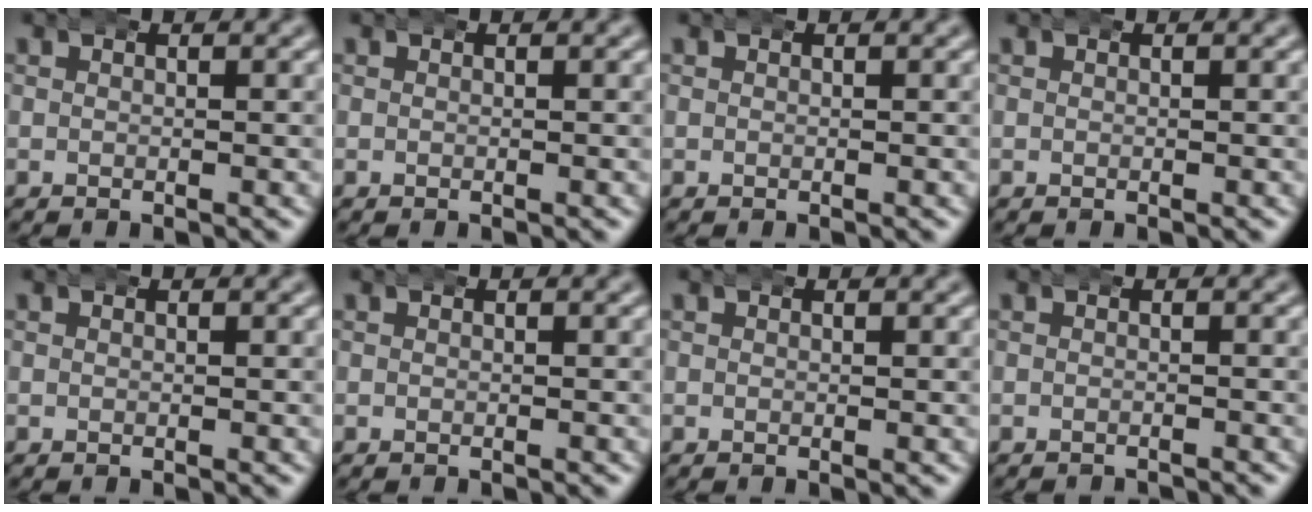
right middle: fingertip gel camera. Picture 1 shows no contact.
{"total": 0.0}
{"total": 0.0}
{"total": 0.0}
{"total": 0.0}
{"total": 0.0}
{"total": 0.0}
{"total": 1.4, "force": [-1.4, 0.0, 0.0], "torque": [0.000, -0.006, -0.019]}